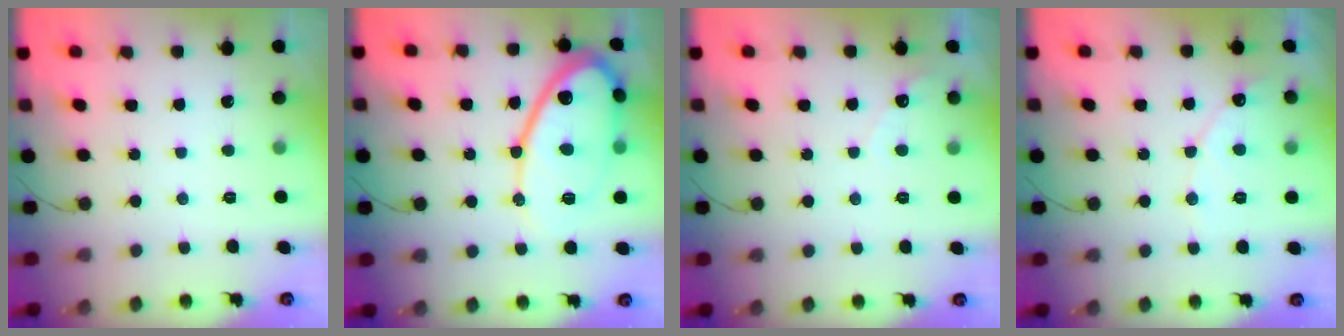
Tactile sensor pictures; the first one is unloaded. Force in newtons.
{"total": 15.9, "press": 15.9, "slide": 1.3}
{"total": 2.8, "press": 2.8, "slide": 0.1}
{"total": 6.3, "press": 6.3, "slide": 0.3}